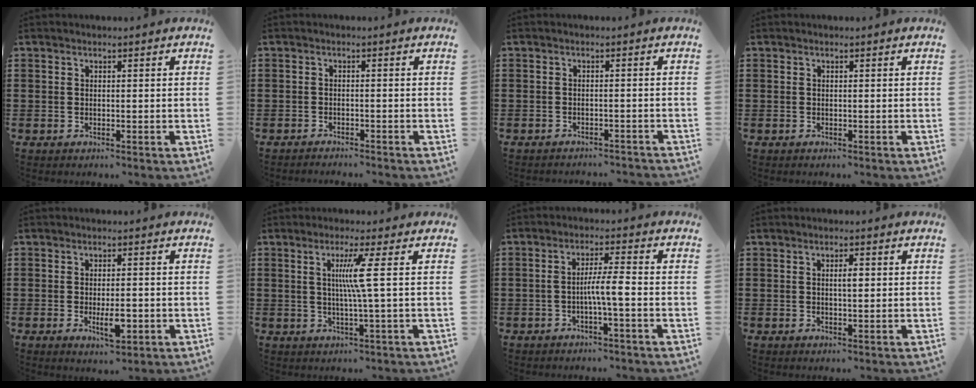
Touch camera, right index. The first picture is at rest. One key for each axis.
{"total": 1.2, "fx": -1.2, "fy": -0.1, "fz": 0.0, "tx": -0.004, "ty": 0.001, "tz": -0.024}
{"total": 1.5, "fx": -1.5, "fy": -0.1, "fz": 0.2, "tx": -0.006, "ty": 0.001, "tz": -0.031}
{"total": 0.0}
{"total": 4.5, "fx": -1.1, "fy": 1.7, "fz": 4.0, "tx": -0.064, "ty": 0.000, "tz": -0.022}
{"total": 5.6, "fx": 0.9, "fy": -1.2, "fz": 5.4, "tx": -0.106, "ty": -0.009, "tz": 0.008}
{"total": 4.5, "fx": -1.2, "fy": 0.3, "fz": 4.3, "tx": -0.079, "ty": 0.000, "tz": -0.025}
{"total": 2.2, "fx": 0.4, "fy": 0.6, "fz": 2.0, "tx": -0.040, "ty": 0.004, "tz": 0.005}